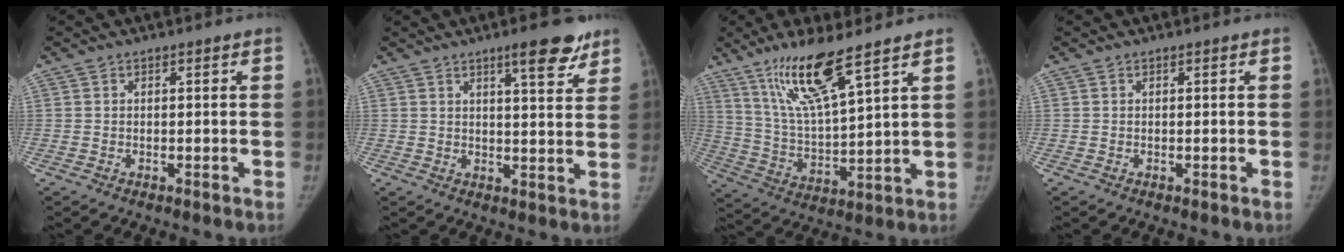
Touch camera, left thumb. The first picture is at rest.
{"total": 8.0, "force": [5.4, 2.0, 5.6], "torque": [-0.059, -0.030, 0.074]}
{"total": 14.2, "force": [9.3, 2.2, 10.5], "torque": [-0.194, -0.050, 0.192]}
{"total": 0.0}